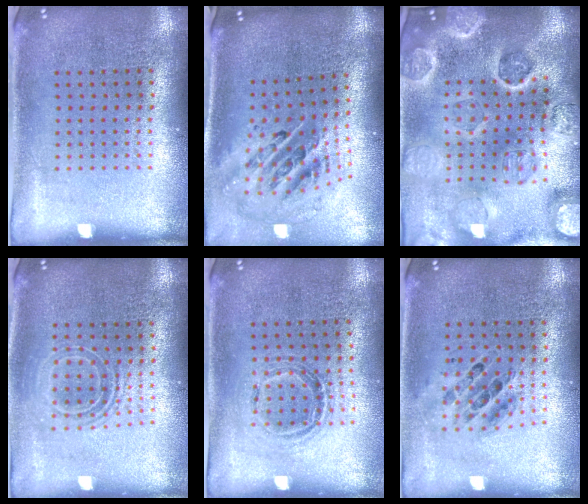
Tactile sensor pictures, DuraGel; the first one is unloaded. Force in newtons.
{"total": 2.2, "press": 1.6, "slide": 1.5}
{"total": 4.3, "press": 4.0, "slide": 1.5}
{"total": 1.7, "press": 1.3, "slide": 1.0}
{"total": 1.0, "press": 0.9, "slide": 0.3}
{"total": 0.7, "press": 0.7, "slide": 0.1}